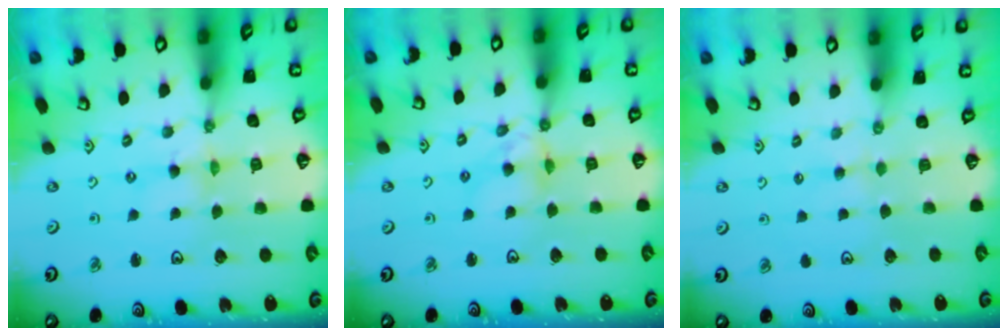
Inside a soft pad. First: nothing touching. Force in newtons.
{"total": 7.2, "press": 7.2, "slide": 0.6}
{"total": 1.5, "press": 1.5, "slide": 0.4}